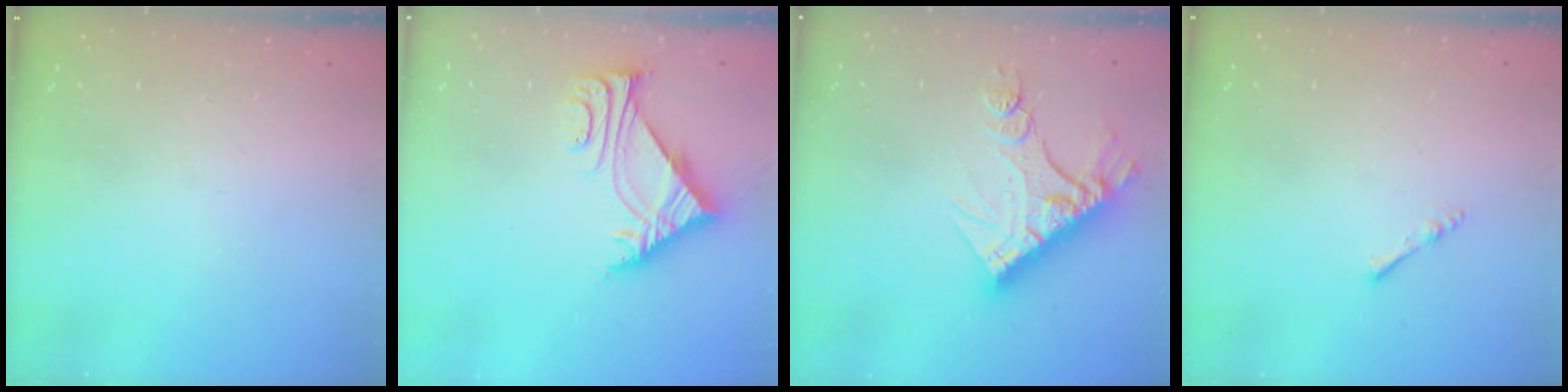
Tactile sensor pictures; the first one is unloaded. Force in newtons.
{"total": 6.6, "press": 6.6, "slide": 0.1}
{"total": 14.4, "press": 14.4, "slide": 1.1}
{"total": 2.4, "press": 2.3, "slide": 0.5}